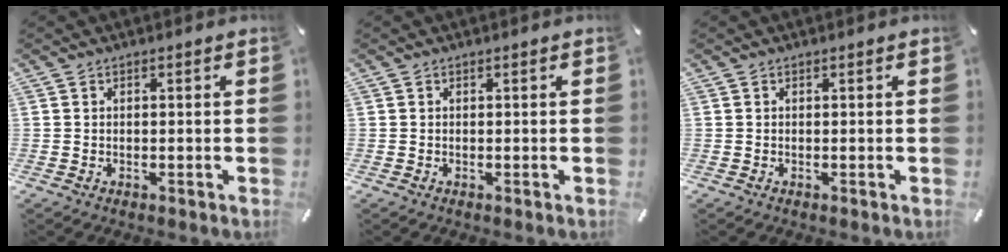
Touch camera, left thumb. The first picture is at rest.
{"total": 0.0}
{"total": 0.0}